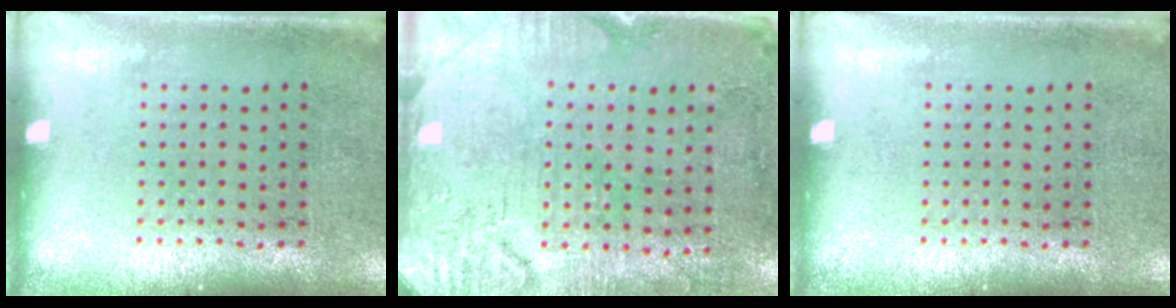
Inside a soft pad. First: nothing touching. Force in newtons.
{"total": 3.1, "press": 2.6, "slide": 1.6}
{"total": 0.0}